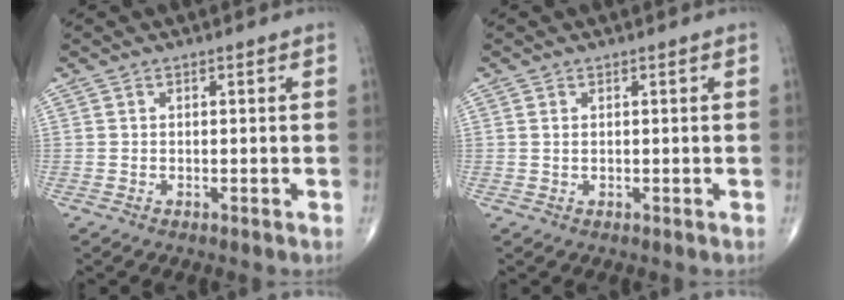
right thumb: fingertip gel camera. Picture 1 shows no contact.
{"total": 0.5, "force": [0.3, 0.2, 0.4], "torque": [-0.009, 0.003, 0.007]}